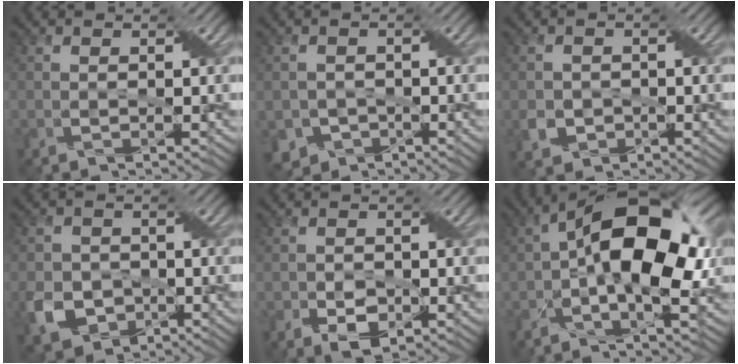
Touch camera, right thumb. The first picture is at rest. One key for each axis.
{"total": 4.1, "fx": -2.3, "fy": 3.2, "fz": 1.1, "tx": -0.027, "ty": -0.004, "tz": -0.041}
{"total": 2.9, "fx": -0.9, "fy": 2.5, "fz": 1.2, "tx": -0.027, "ty": -0.006, "tz": -0.017}
{"total": 6.2, "fx": -2.3, "fy": 5.0, "fz": 2.8, "tx": -0.069, "ty": -0.014, "tz": -0.049}
{"total": 3.4, "fx": -1.4, "fy": 2.1, "fz": 2.3, "tx": -0.038, "ty": -0.005, "tz": -0.021}
{"total": 15.1, "fx": 0.8, "fy": 7.4, "fz": 13.1, "tx": -0.207, "ty": 0.021, "tz": 0.001}